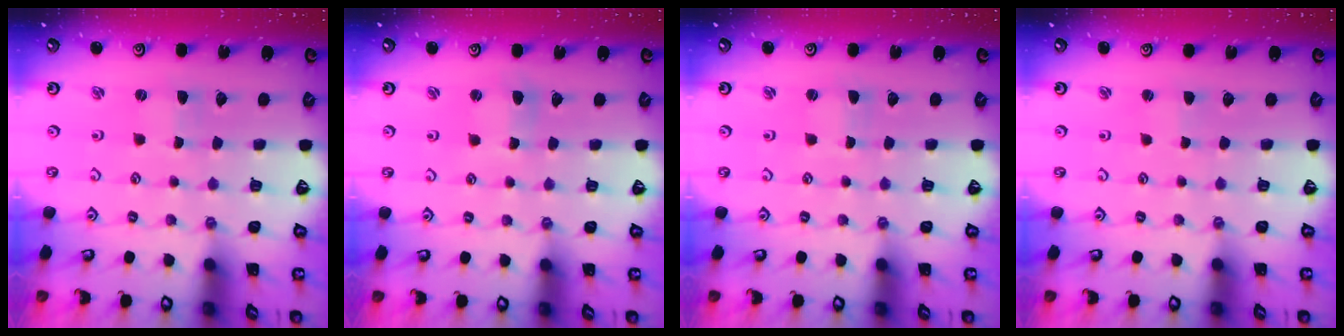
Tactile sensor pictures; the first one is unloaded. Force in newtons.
{"total": 2.3, "press": 2.2, "slide": 0.3}
{"total": 0.8, "press": 0.8, "slide": 0.0}
{"total": 1.1, "press": 1.1, "slide": 0.2}